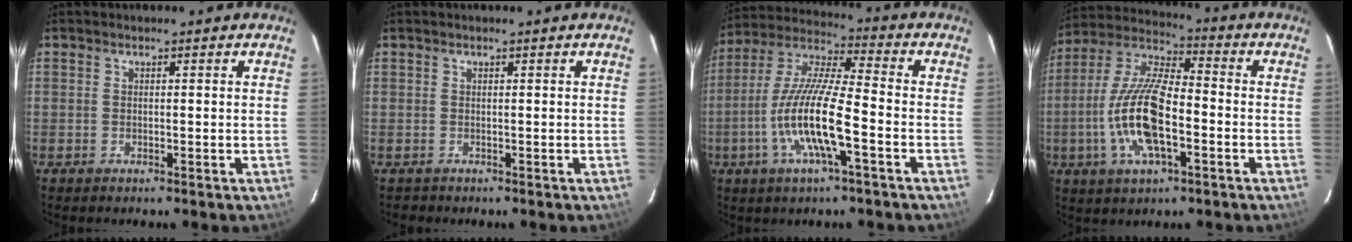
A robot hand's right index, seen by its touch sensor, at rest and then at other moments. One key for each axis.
{"total": 0.6, "fx": -0.2, "fy": 0.6, "fz": -0.1, "tx": 0.000, "ty": 0.003, "tz": 0.001}
{"total": 14.3, "fx": -4.9, "fy": 2.1, "fz": 13.2, "tx": -0.269, "ty": -0.005, "tz": -0.099}
{"total": 15.6, "fx": -4.4, "fy": 5.6, "fz": 13.9, "tx": -0.290, "ty": -0.003, "tz": -0.087}